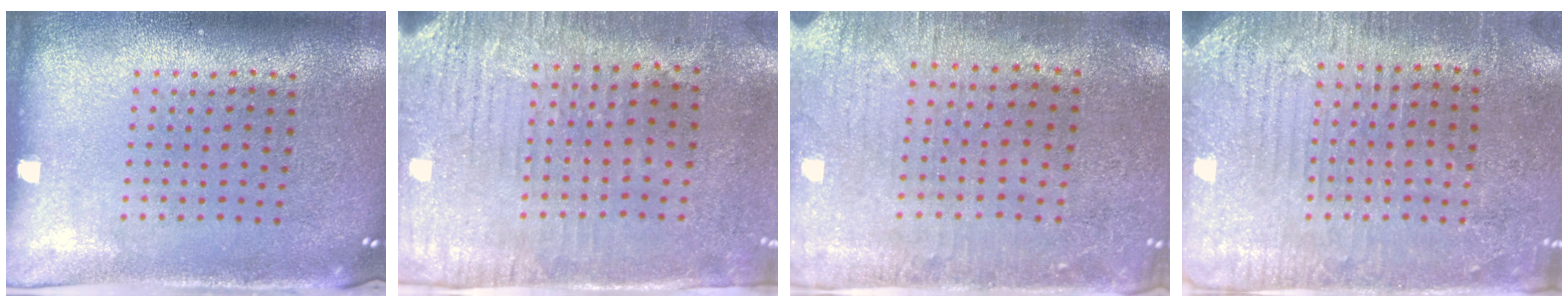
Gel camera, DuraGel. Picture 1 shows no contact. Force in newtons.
{"total": 3.0, "press": 2.5, "slide": 1.7}
{"total": 0.5, "press": 0.3, "slide": 0.5}
{"total": 2.9, "press": 2.8, "slide": 0.6}